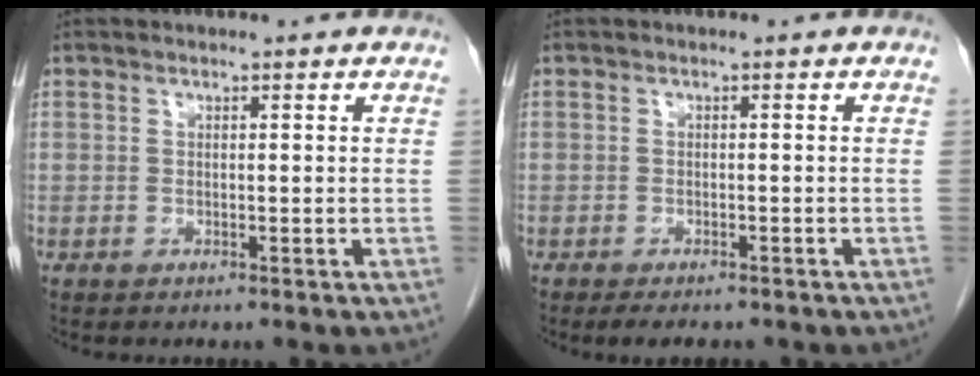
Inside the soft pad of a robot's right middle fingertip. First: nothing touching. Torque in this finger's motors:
{"motor_torque": [0.04, 0.02, -0.01, 0.01]}